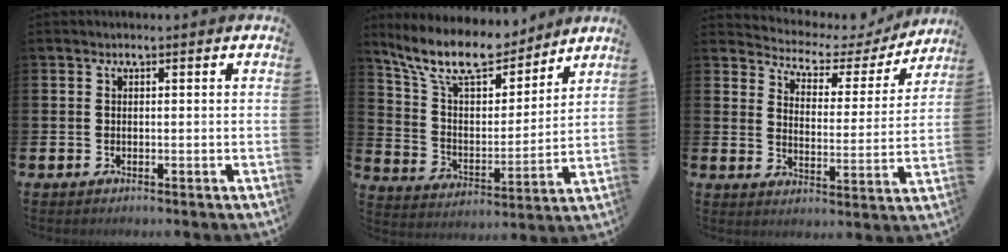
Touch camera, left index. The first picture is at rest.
{"total": 12.0, "force": [10.4, 3.7, 4.7], "torque": [-0.126, -0.063, 0.184]}
{"total": 3.8, "force": [3.3, 1.8, 0.4], "torque": [-0.039, -0.029, 0.047]}